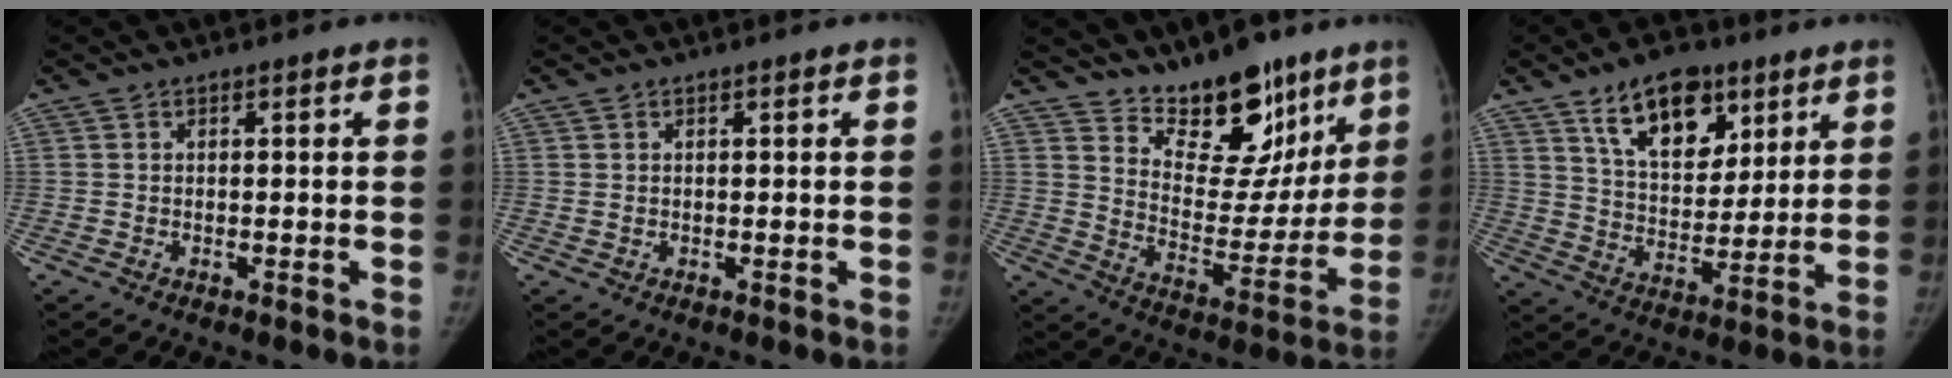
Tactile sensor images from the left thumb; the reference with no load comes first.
{"total": 0.6, "force": [0.4, 0.4, 0.3], "torque": [0.000, -0.003, 0.006]}
{"total": 17.1, "force": [12.4, 8.4, 8.4], "torque": [-0.053, -0.090, 0.197]}
{"total": 15.6, "force": [9.0, 8.6, 9.4], "torque": [-0.107, -0.047, 0.155]}